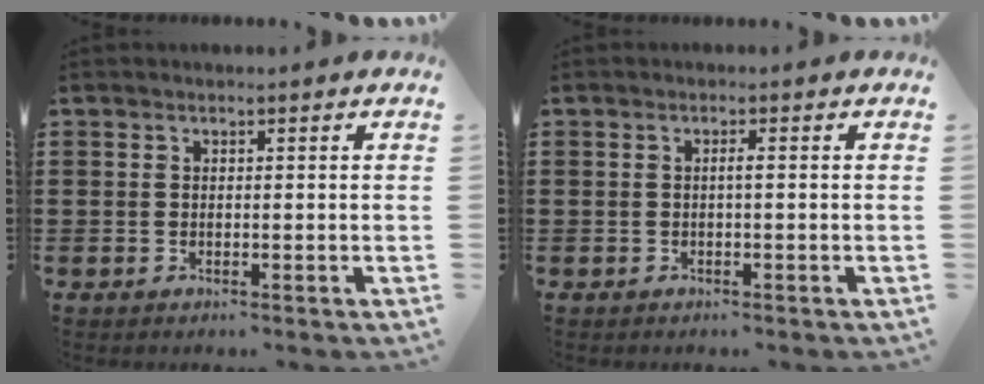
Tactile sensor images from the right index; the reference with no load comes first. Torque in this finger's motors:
{"motor_torque": [0.27, -0.26, 0.02, 0.04]}